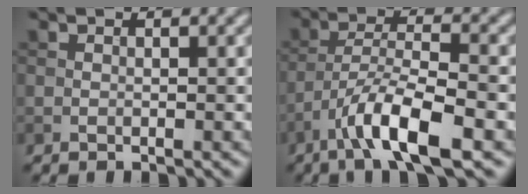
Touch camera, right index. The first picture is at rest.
{"total": 7.3, "force": [-4.2, 1.8, 5.7], "torque": [-0.102, 0.005, -0.081]}